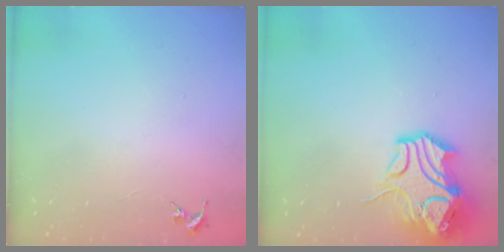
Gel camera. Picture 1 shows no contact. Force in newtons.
{"total": 14.6, "press": 14.5, "slide": 2.1}